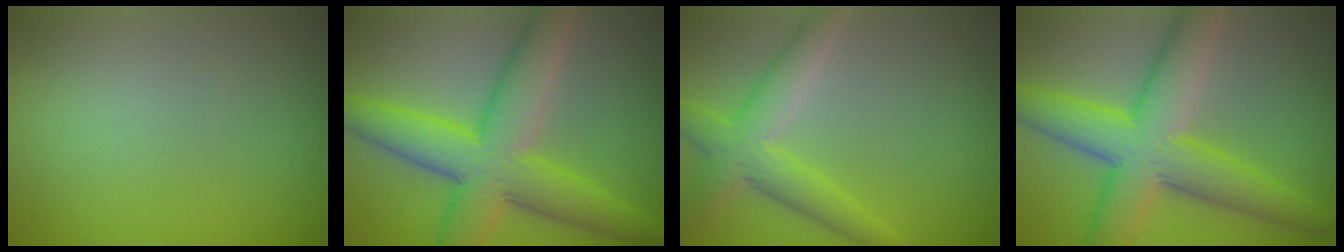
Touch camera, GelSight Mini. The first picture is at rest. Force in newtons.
{"total": 8.8, "press": 8.8, "slide": 0.2}
{"total": 4.5, "press": 4.4, "slide": 0.4}
{"total": 8.4, "press": 8.4, "slide": 0.2}